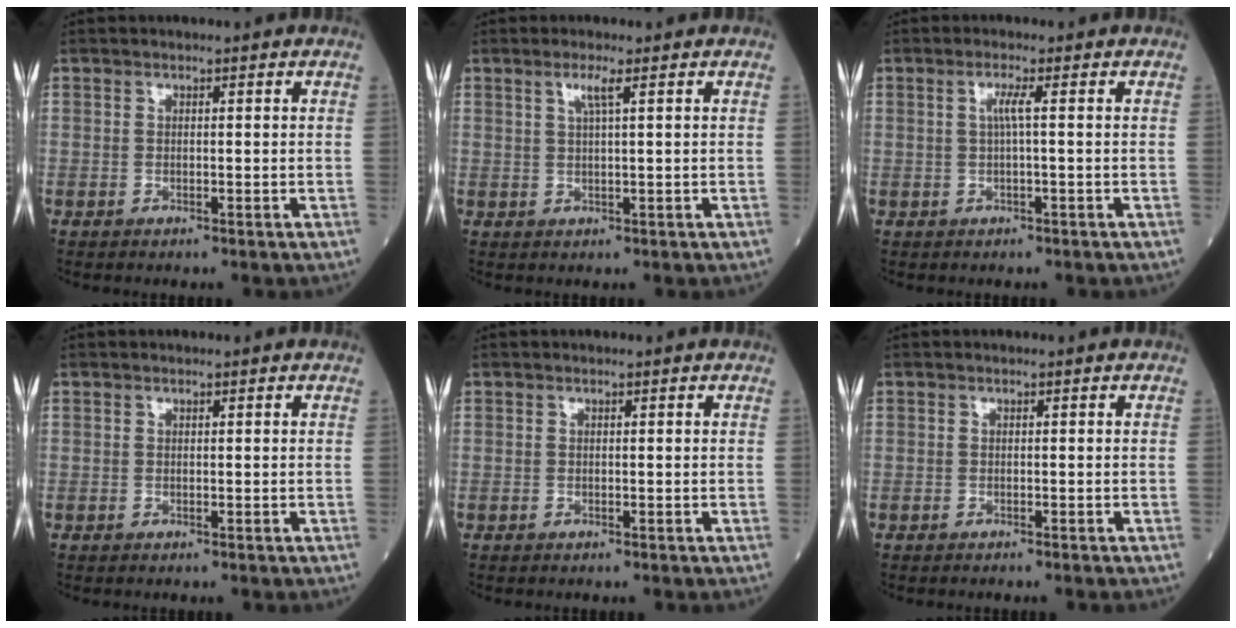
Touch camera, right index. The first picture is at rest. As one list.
[{"total": 2.2, "force": [1.0, -0.3, 1.9], "torque": [-0.043, 0.002, 0.021]}, {"total": 1.9, "force": [0.2, -0.4, 1.8], "torque": [-0.038, 0.002, 0.002]}, {"total": 0.0}, {"total": 0.0}, {"total": 1.1, "force": [-1.0, -0.1, 0.5], "torque": [-0.005, 0.000, -0.013]}]